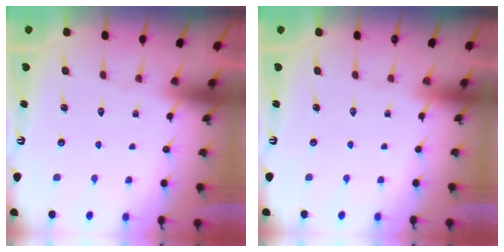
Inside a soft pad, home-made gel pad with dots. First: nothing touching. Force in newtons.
{"total": 0.0}